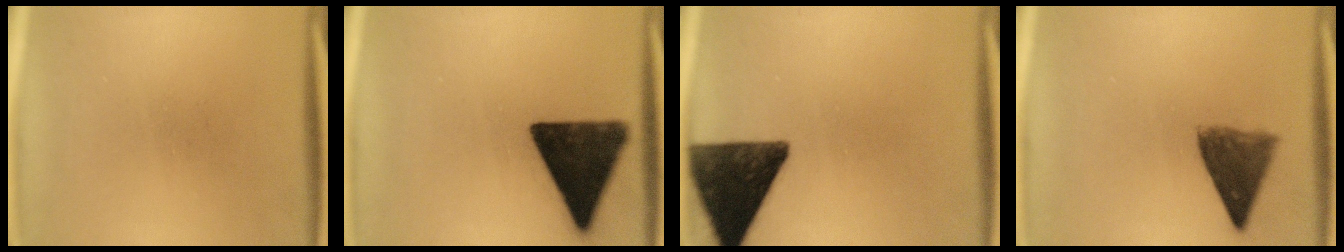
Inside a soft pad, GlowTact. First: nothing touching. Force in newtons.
{"total": 15.9}
{"total": 14.1}
{"total": 7.2}